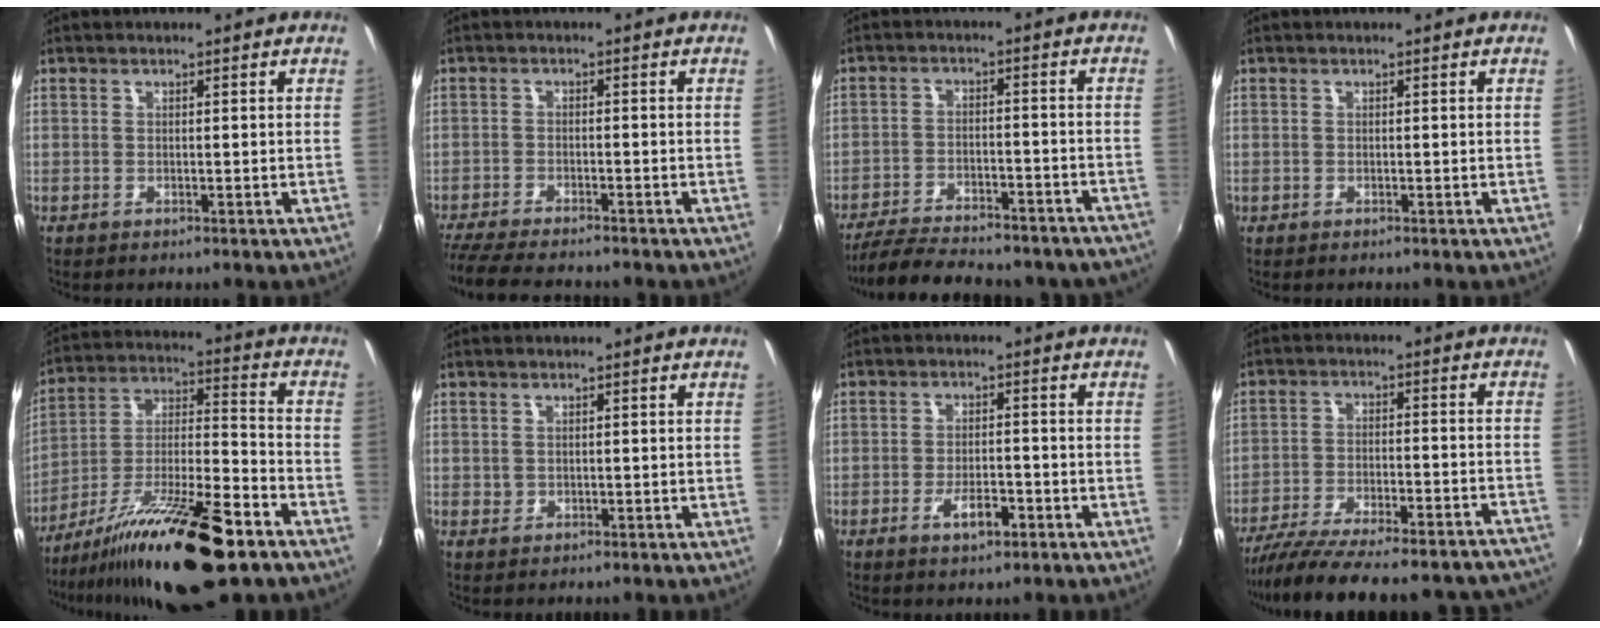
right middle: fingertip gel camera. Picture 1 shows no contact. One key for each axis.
{"total": 12.0, "fx": -10.4, "fy": 2.1, "fz": 5.5, "tx": -0.127, "ty": -0.032, "tz": -0.173}
{"total": 22.9, "fx": -19.6, "fy": 7.1, "fz": 9.5, "tx": -0.192, "ty": -0.010, "tz": -0.255}
{"total": 0.0}
{"total": 21.7, "fx": -14.1, "fy": 4.4, "fz": 16.0, "tx": -0.275, "ty": -0.027, "tz": -0.239}
{"total": 0.6, "fx": 0.2, "fy": 0.6, "fz": 0.1, "tx": 0.000, "ty": 0.001, "tz": 0.004}
{"total": 4.5, "fx": -2.3, "fy": 1.7, "fz": 3.4, "tx": -0.069, "ty": -0.004, "tz": -0.038}
{"total": 28.6, "fx": -25.6, "fy": 5.0, "fz": 11.5, "tx": -0.193, "ty": -0.031, "tz": -0.344}